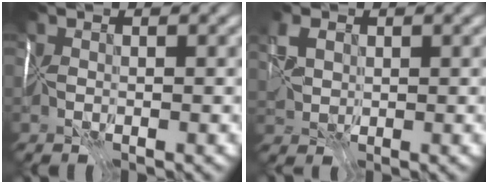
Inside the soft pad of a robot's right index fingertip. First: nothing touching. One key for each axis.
{"total": 2.3, "fx": 1.1, "fy": 1.4, "fz": 1.5, "tx": -0.036, "ty": 0.004, "tz": 0.022}